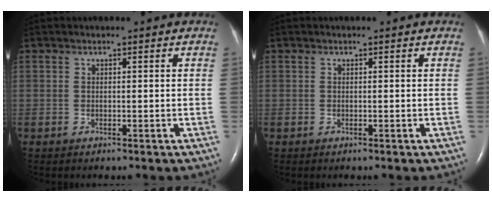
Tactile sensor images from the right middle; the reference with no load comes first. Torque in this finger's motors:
{"motor_torque": [-0.06, 0.12, 0.00, 0.00]}